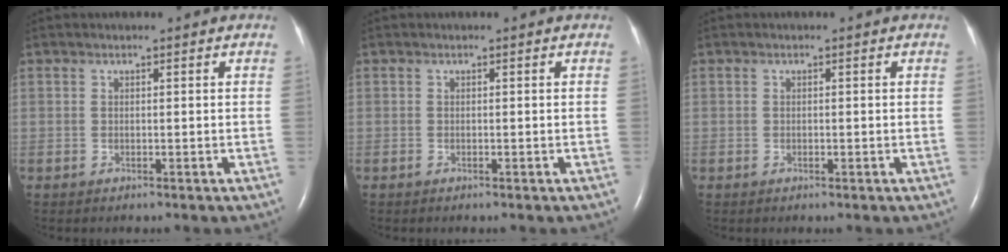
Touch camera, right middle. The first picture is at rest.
{"total": 0.0}
{"total": 0.0}